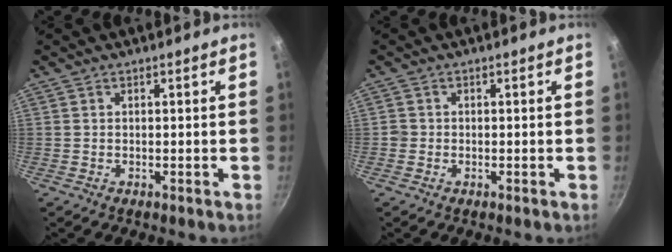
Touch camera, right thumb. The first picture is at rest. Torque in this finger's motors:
{"motor_torque": [0.18, 0.09, 0.35, 0.38, 0.04]}